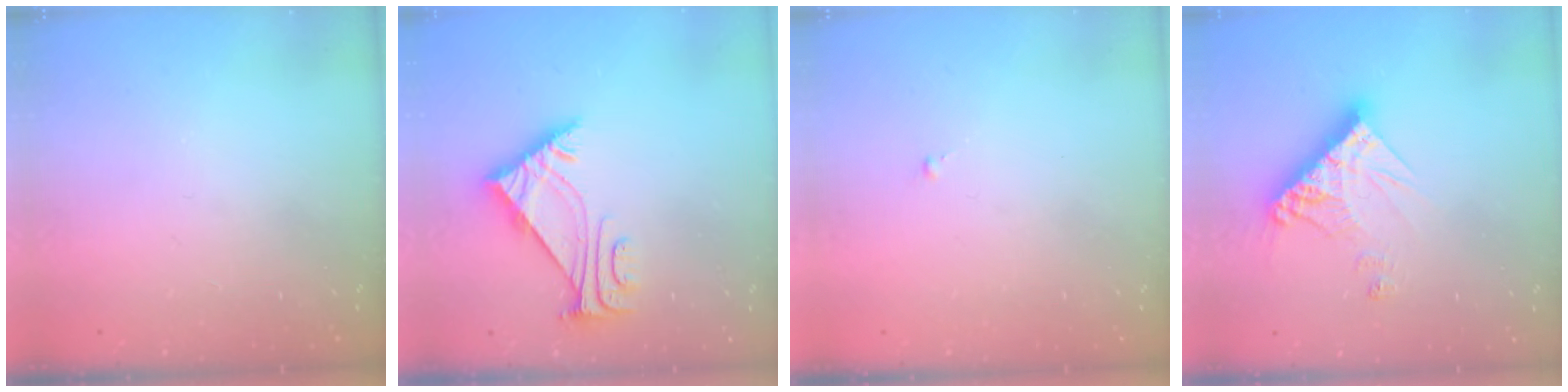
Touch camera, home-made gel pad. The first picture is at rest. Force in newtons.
{"total": 6.2, "press": 6.1, "slide": 1.1}
{"total": 0.0}
{"total": 13.1, "press": 13.0, "slide": 1.2}